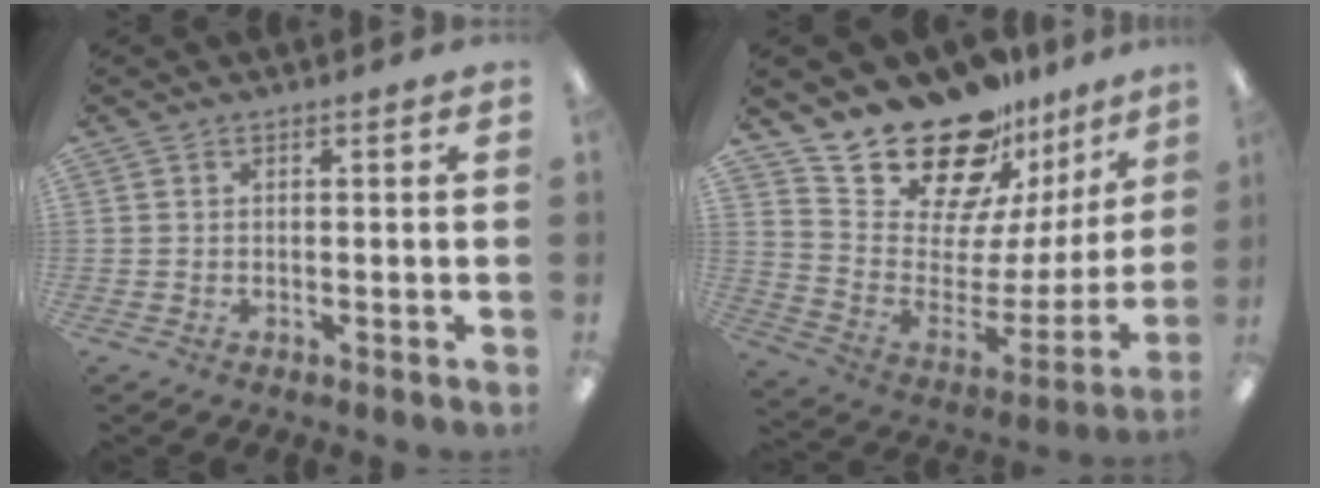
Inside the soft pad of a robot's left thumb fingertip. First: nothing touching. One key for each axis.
{"total": 22.7, "fx": 19.4, "fy": 9.3, "fz": 7.2, "tx": -0.125, "ty": -0.148, "tz": 0.352}